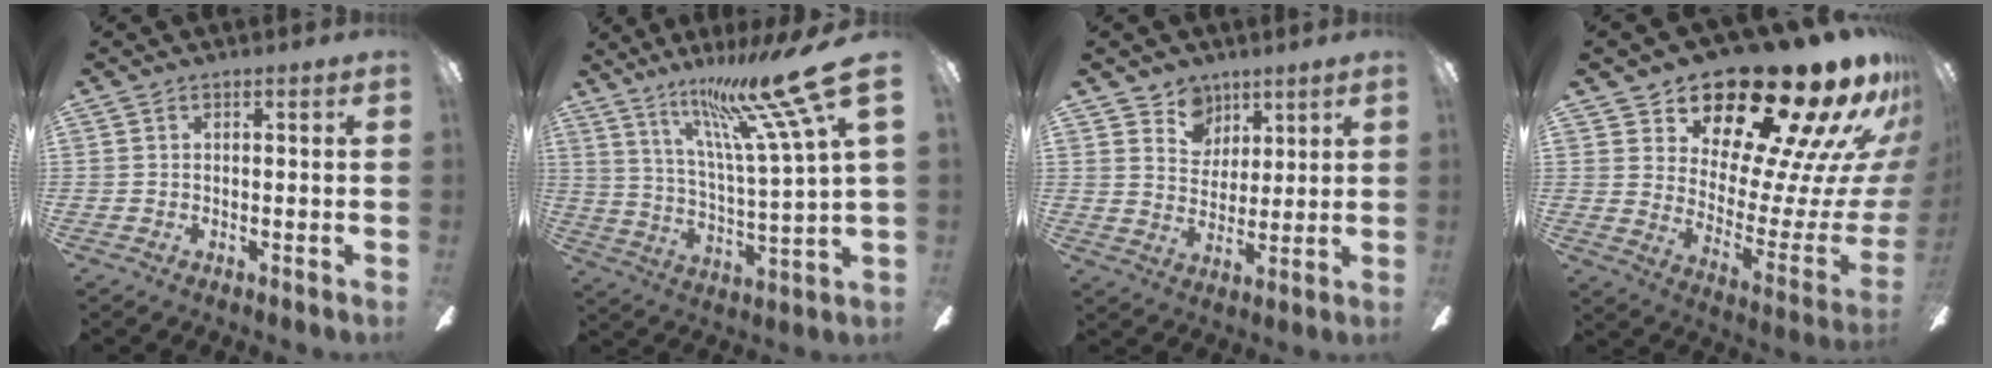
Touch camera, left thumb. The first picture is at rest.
{"total": 22.1, "force": [15.9, 1.9, 15.3], "torque": [-0.268, -0.092, 0.244]}
{"total": 8.0, "force": [5.5, 5.8, 0.5], "torque": [-0.013, -0.032, 0.104]}
{"total": 25.9, "force": [21.0, 7.3, 13.3], "torque": [-0.187, -0.166, 0.354]}